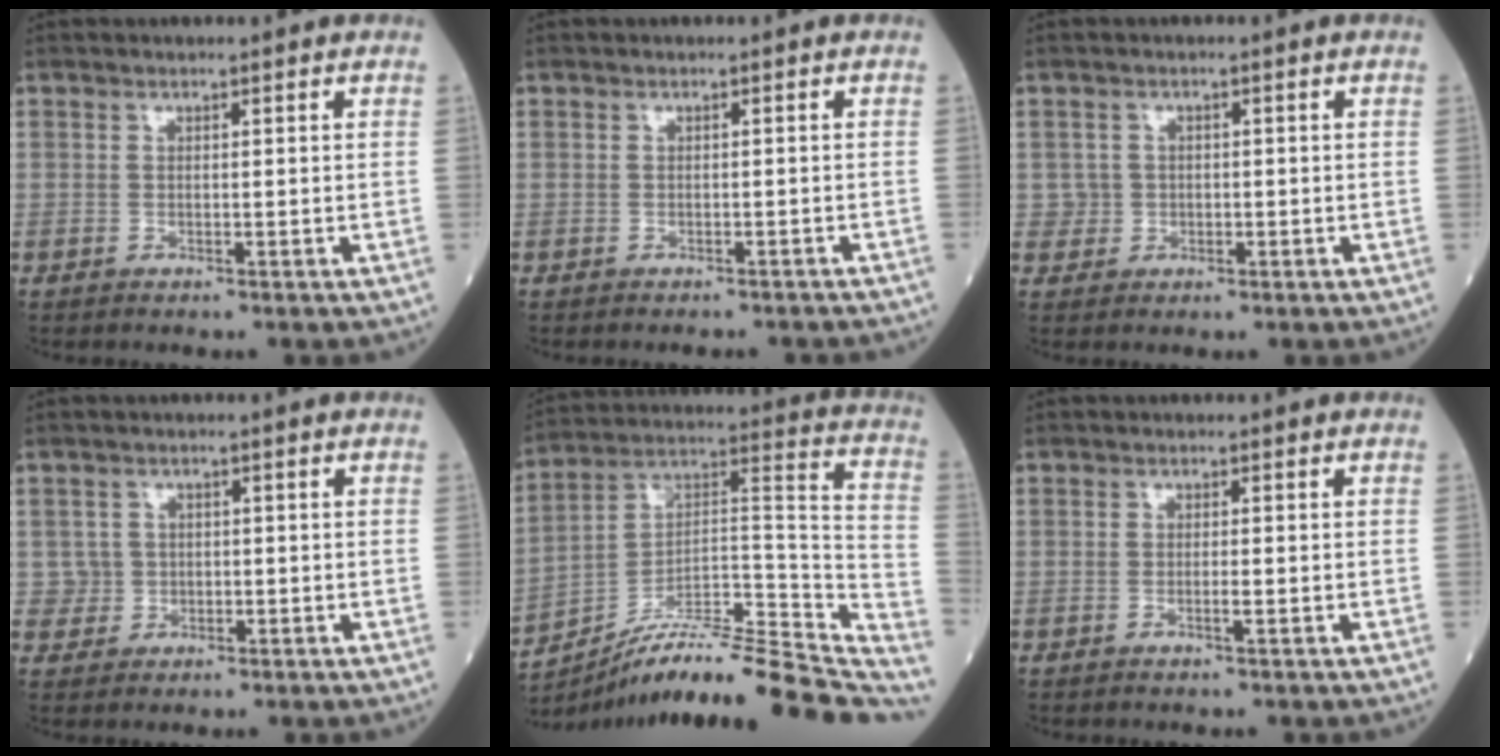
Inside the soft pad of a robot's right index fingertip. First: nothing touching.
{"total": 3.9, "force": [-3.5, 1.4, 1.0], "torque": [-0.008, -0.002, -0.037]}
{"total": 2.2, "force": [0.0, 2.2, -0.1], "torque": [0.010, 0.007, 0.002]}
{"total": 2.8, "force": [0.0, 2.8, -0.1], "torque": [0.014, 0.008, 0.003]}
{"total": 28.2, "force": [-25.0, 1.9, 12.8], "torque": [-0.132, 0.018, -0.373]}
{"total": 1.1, "force": [-0.4, 0.0, 1.0], "torque": [-0.022, -0.001, -0.007]}